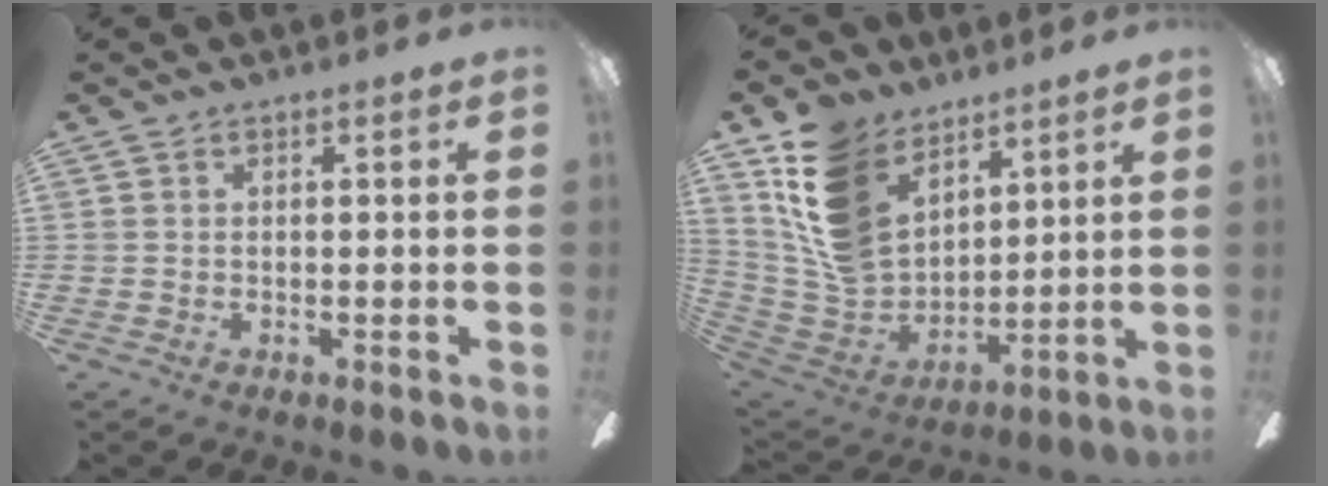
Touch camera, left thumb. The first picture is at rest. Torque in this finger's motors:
{"motor_torque": [1.93, 1.69, 1.49, -1.28, 0.57]}